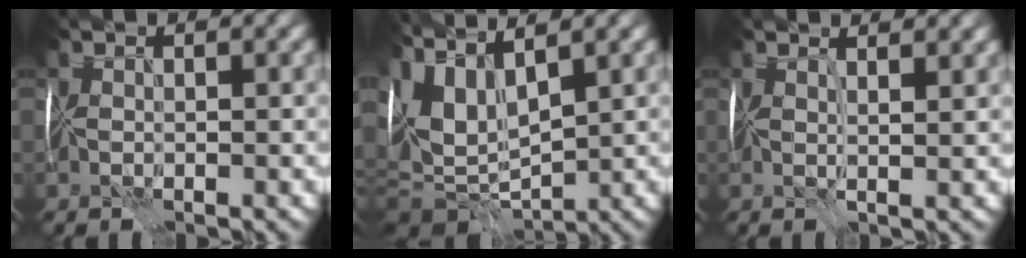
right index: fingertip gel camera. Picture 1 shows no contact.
{"total": 9.9, "force": [1.5, 5.0, 8.4], "torque": [-0.186, 0.002, 0.040]}
{"total": 2.8, "force": [2.1, 0.1, 1.8], "torque": [-0.017, 0.008, 0.012]}